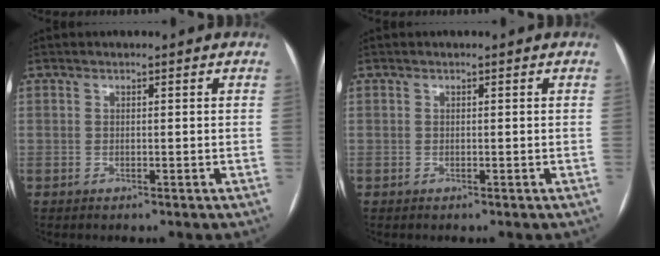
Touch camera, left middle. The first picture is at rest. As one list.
[{"total": 0.0}]